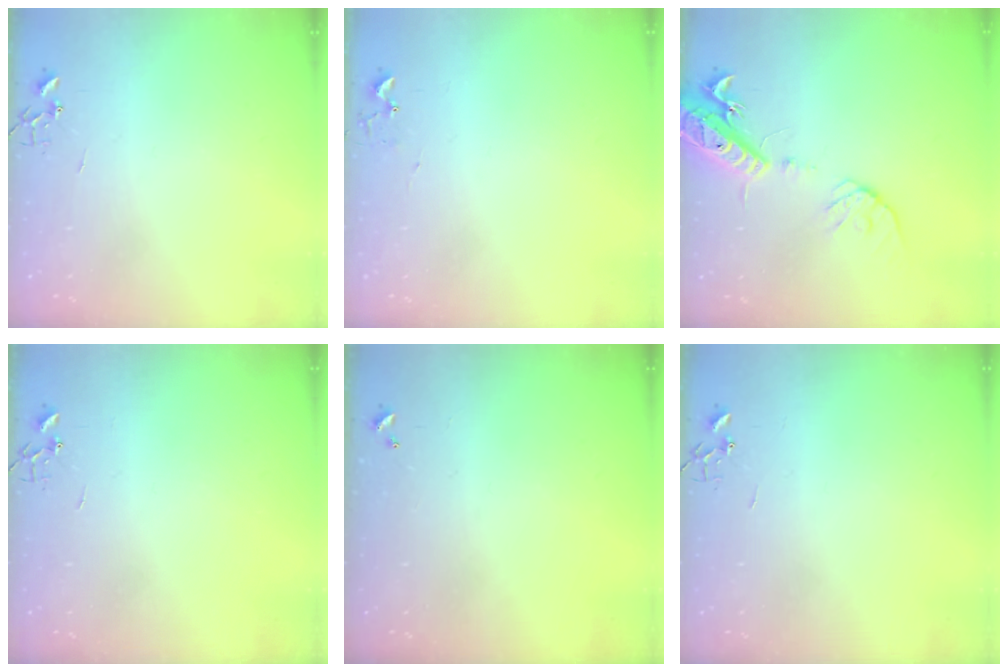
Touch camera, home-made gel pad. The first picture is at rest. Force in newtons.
{"total": 5.4, "press": 5.4, "slide": 0.7}
{"total": 16.0, "press": 15.7, "slide": 3.3}
{"total": 0.0}
{"total": 0.0}
{"total": 0.0}